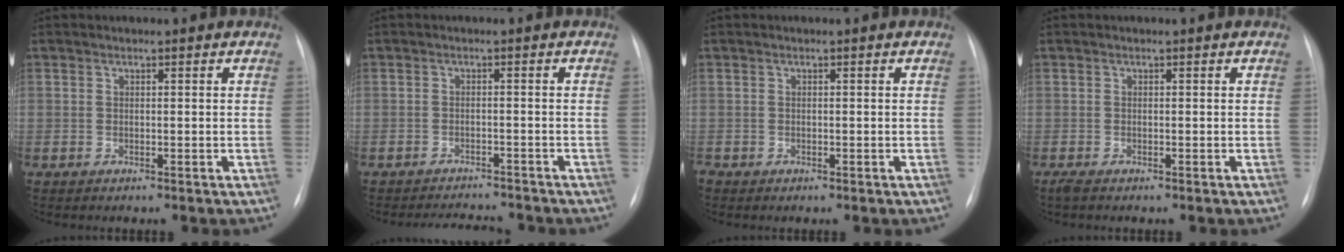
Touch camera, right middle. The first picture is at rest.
{"total": 5.1, "force": [-5.0, 0.6, 0.6], "torque": [-0.008, -0.001, -0.072]}
{"total": 0.8, "force": [-0.4, 0.6, 0.3], "torque": [-0.002, 0.003, -0.005]}
{"total": 1.0, "force": [-0.8, 0.2, 0.6], "torque": [-0.017, -0.004, -0.015]}